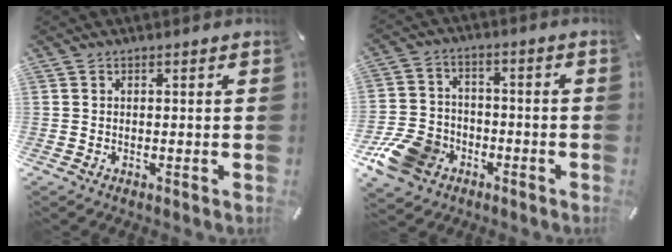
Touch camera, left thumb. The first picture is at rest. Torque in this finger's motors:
{"motor_torque": [0.19, 0.65, 0.21, 0.18, 0.17]}